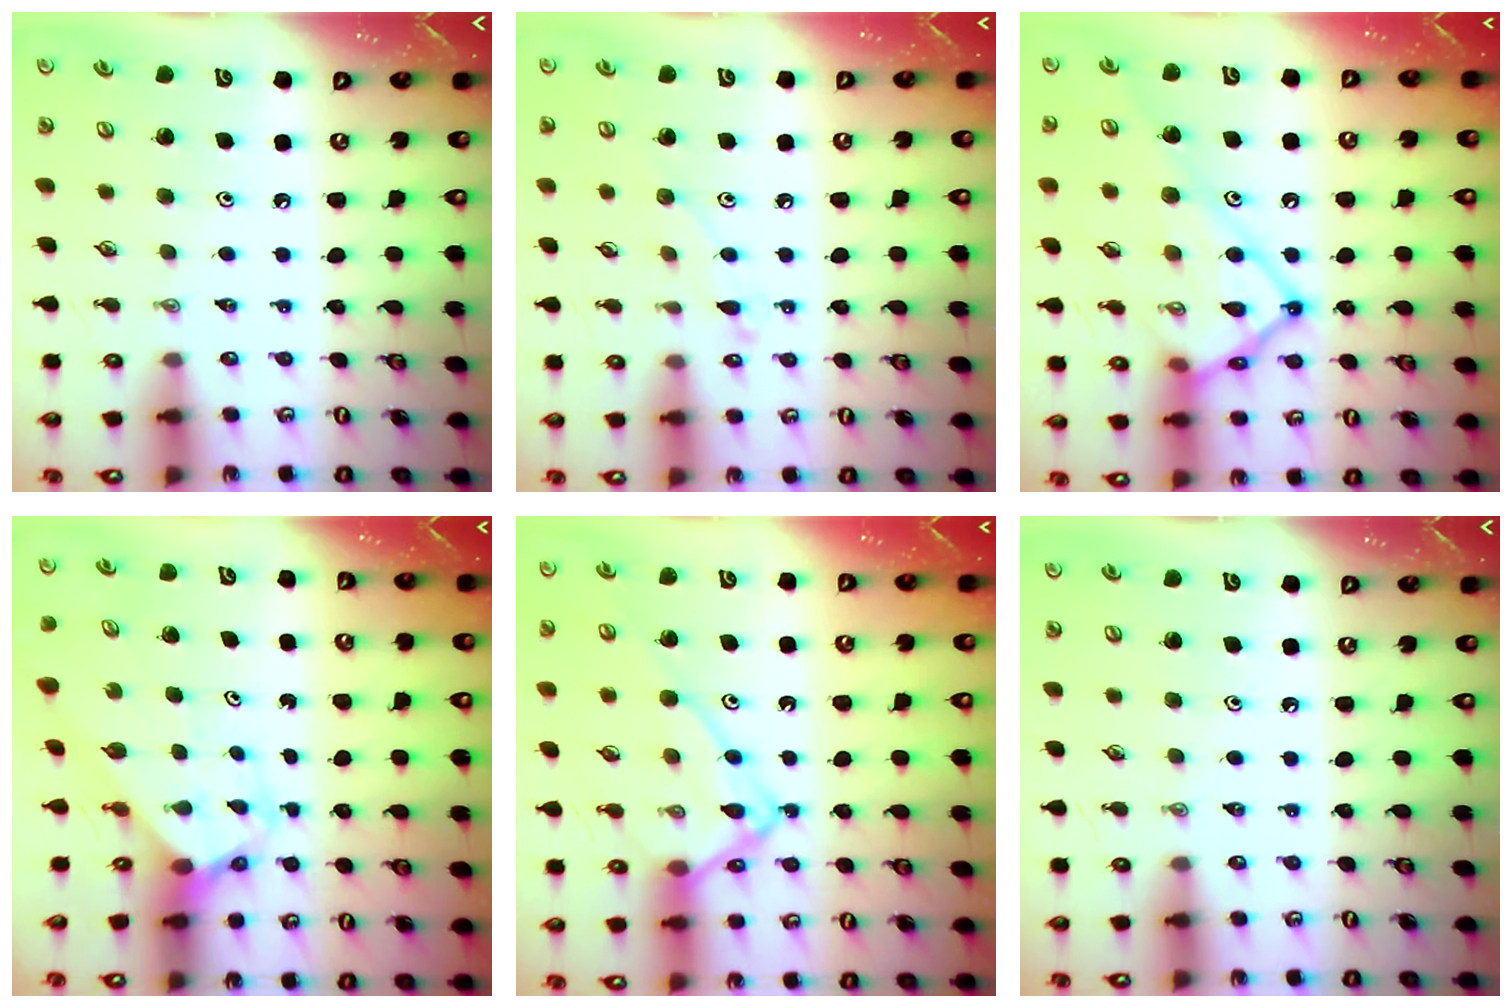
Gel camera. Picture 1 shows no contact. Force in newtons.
{"total": 6.4, "press": 6.4, "slide": 0.4}
{"total": 19.8, "press": 19.7, "slide": 2.5}
{"total": 2.4, "press": 2.4, "slide": 0.2}
{"total": 14.0, "press": 13.9, "slide": 1.7}
{"total": 0.0}